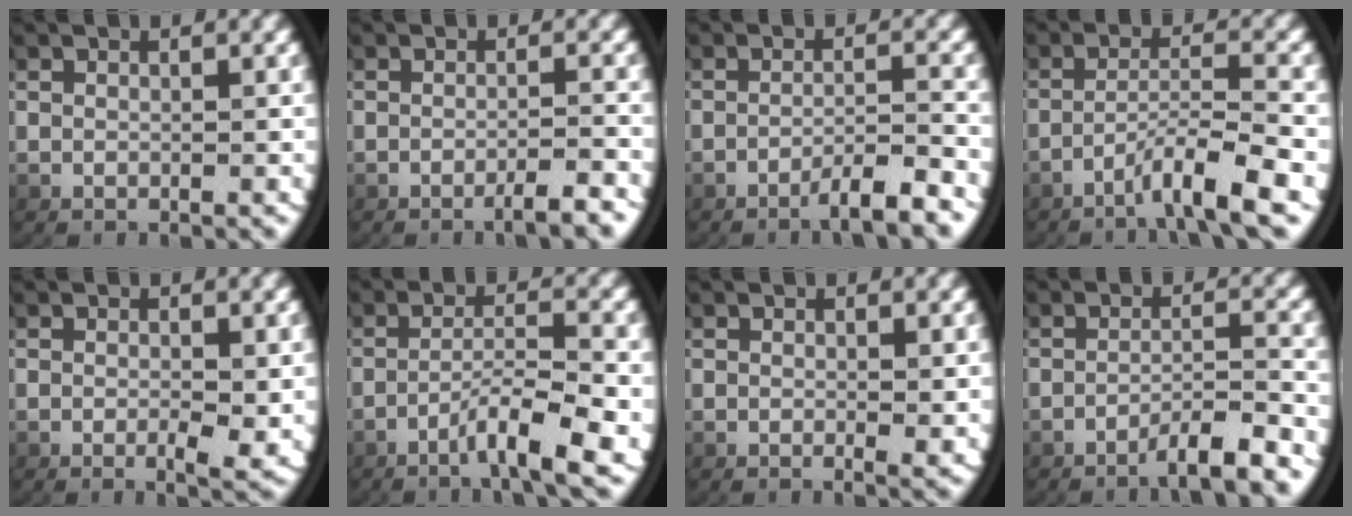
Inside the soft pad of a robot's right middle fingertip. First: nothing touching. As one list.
[{"total": 2.2, "force": [-1.9, 0.0, 1.2], "torque": [-0.016, 0.006, -0.036]}, {"total": 3.4, "force": [-2.6, 0.1, 2.2], "torque": [-0.035, 0.002, -0.045]}, {"total": 4.3, "force": [-2.7, 0.2, 3.4], "torque": [-0.063, 0.001, -0.040]}, {"total": 2.2, "force": [-0.6, 0.7, 2.0], "torque": [-0.033, -0.006, -0.007]}, {"total": 4.7, "force": [-2.4, 0.6, 3.9], "torque": [-0.068, 0.000, -0.038]}, {"total": 0.9, "force": [-0.1, 0.3, 0.8], "torque": [-0.015, -0.003, -0.001]}, {"total": 4.0, "force": [-3.3, 0.1, 2.3], "torque": [-0.033, 0.001, -0.054]}]